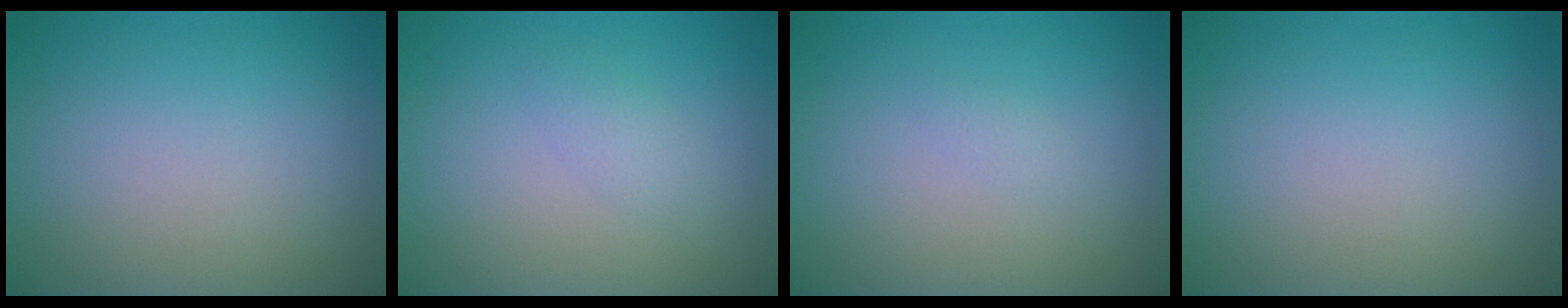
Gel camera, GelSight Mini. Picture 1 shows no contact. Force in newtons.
{"total": 1.3, "press": 1.3, "slide": 0.0}
{"total": 0.5, "press": 0.5, "slide": 0.1}
{"total": 0.0}